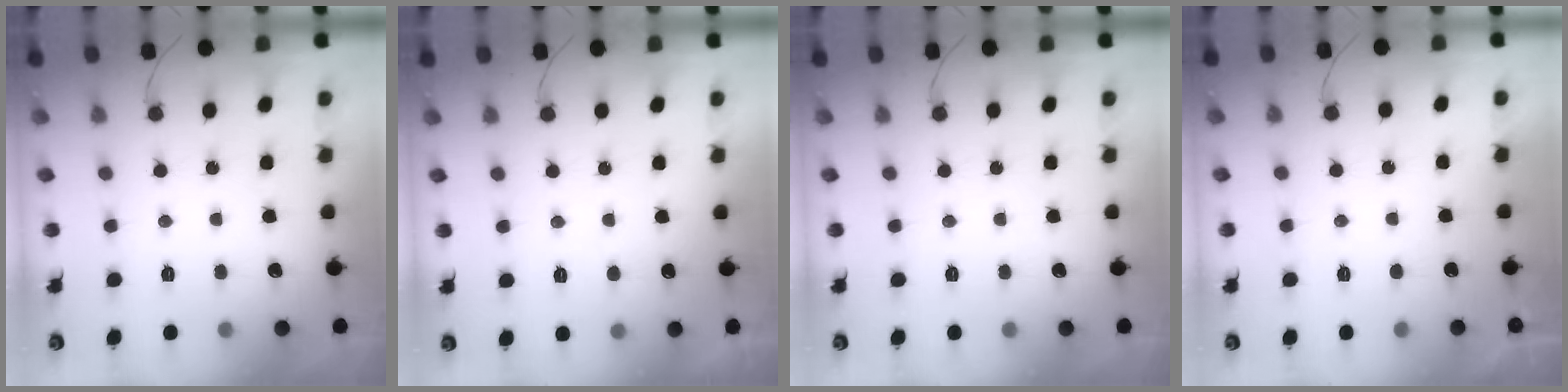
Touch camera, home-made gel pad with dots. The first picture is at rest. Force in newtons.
{"total": 3.5, "press": 3.5, "slide": 0.3}
{"total": 0.0}
{"total": 1.2, "press": 1.1, "slide": 0.3}